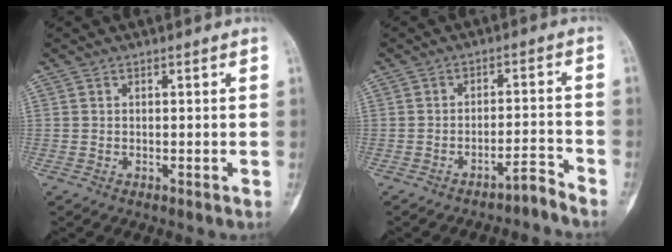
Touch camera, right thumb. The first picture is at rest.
{"total": 3.3, "force": [-3.2, 0.0, 0.9], "torque": [-0.013, 0.043, -0.046]}